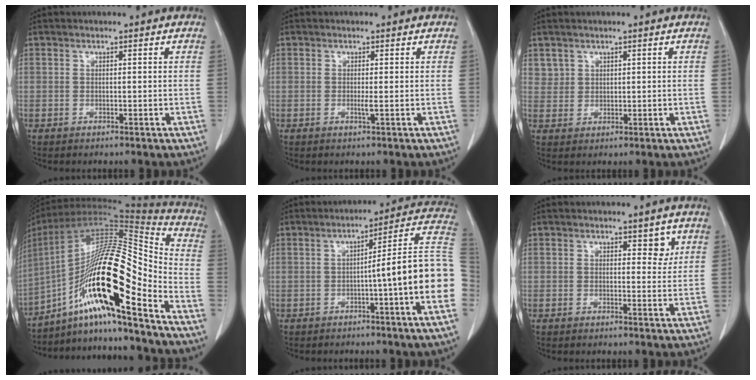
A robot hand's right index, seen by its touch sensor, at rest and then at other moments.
{"total": 0.9, "force": [-0.1, -0.2, 0.9], "torque": [-0.015, 0.000, -0.001]}
{"total": 2.4, "force": [1.5, 1.9, -0.1], "torque": [0.019, 0.006, 0.025]}
{"total": 23.8, "force": [-12.7, 2.6, 20.0], "torque": [-0.361, 0.011, -0.226]}
{"total": 15.1, "force": [-2.6, -1.1, 14.9], "torque": [-0.170, 0.026, -0.043]}
{"total": 2.5, "force": [1.3, 1.4, 1.7], "torque": [-0.011, -0.005, 0.016]}